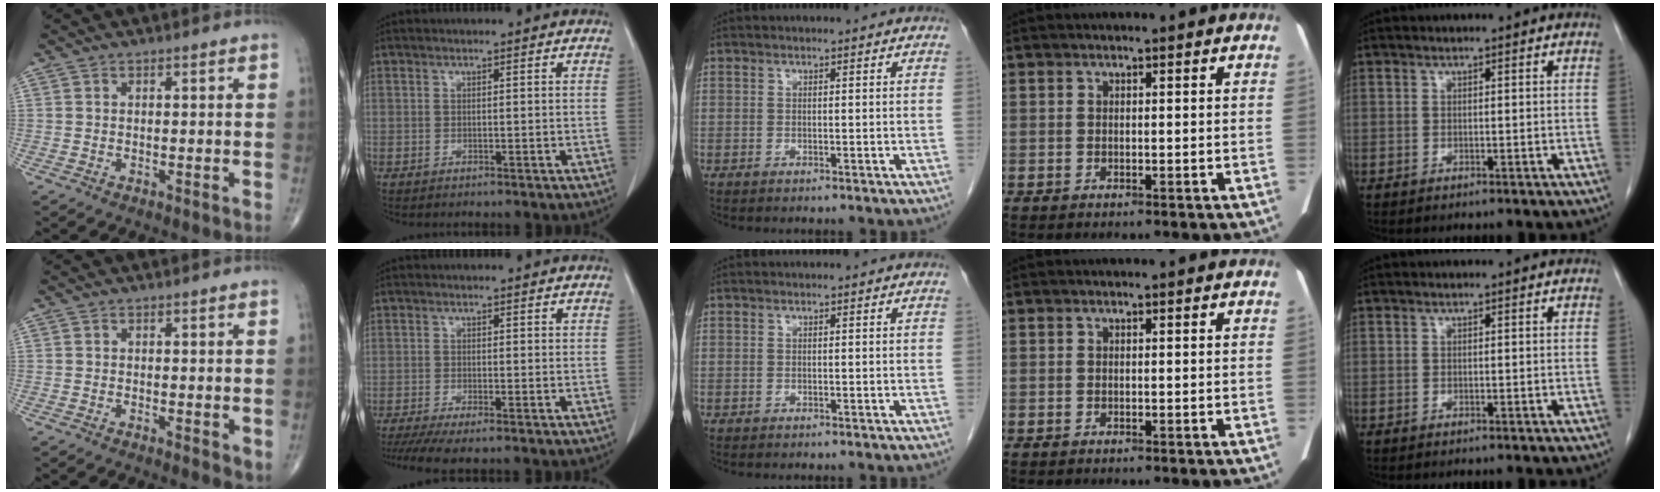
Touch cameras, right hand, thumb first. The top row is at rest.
{"thumb": {"total": 2.5, "force": [0.1, 1.1, 2.3], "torque": [-0.030, -0.010, 0.000]}, "index": {"total": 4.5, "force": [-3.0, 0.6, 3.3], "torque": [-0.057, -0.010, -0.053]}}